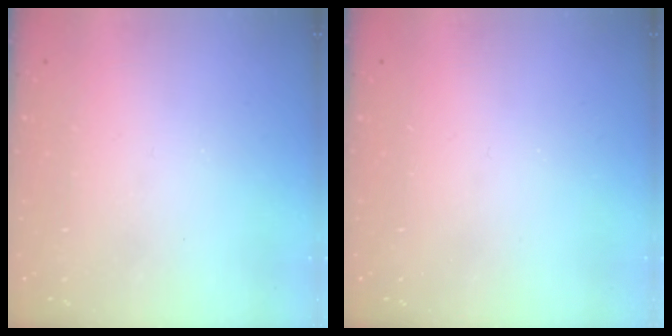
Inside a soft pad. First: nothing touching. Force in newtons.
{"total": 0.0}